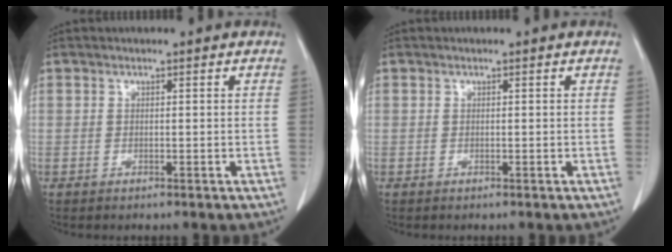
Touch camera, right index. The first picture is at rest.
{"total": 0.0}